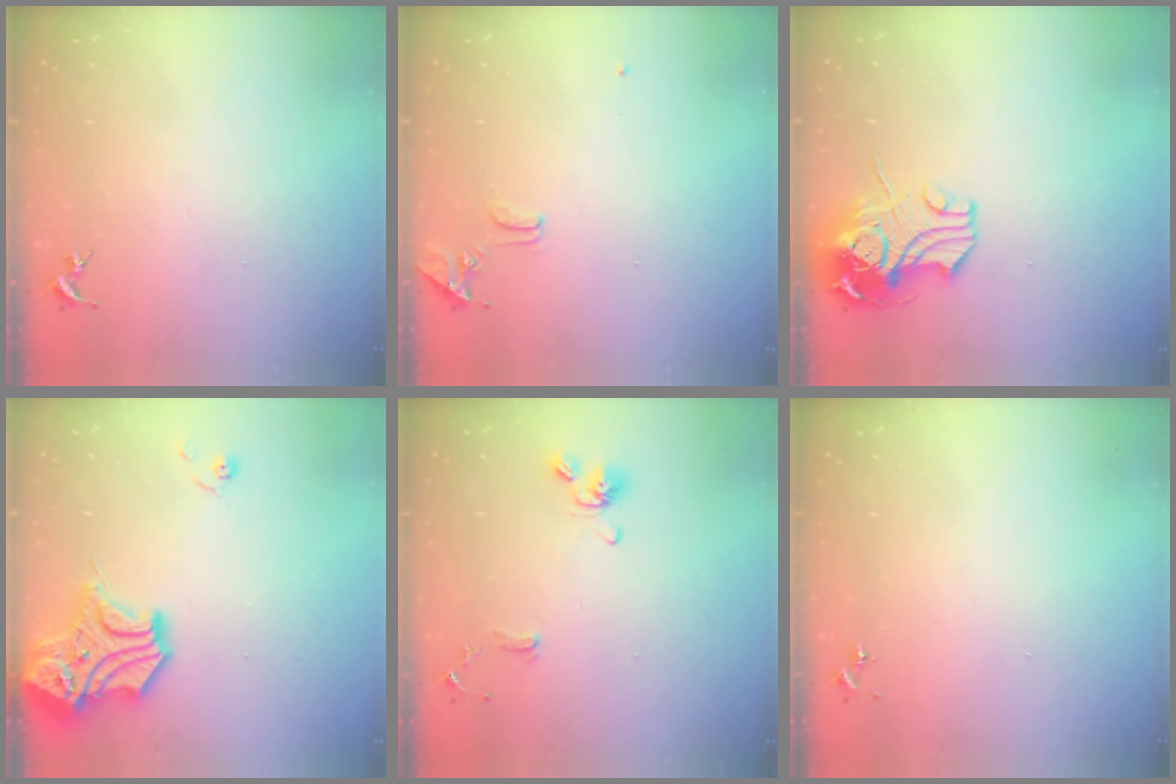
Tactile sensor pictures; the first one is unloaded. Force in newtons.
{"total": 8.0, "press": 7.9, "slide": 0.7}
{"total": 12.8, "press": 12.6, "slide": 2.3}
{"total": 15.8, "press": 15.6, "slide": 2.4}
{"total": 10.8, "press": 10.6, "slide": 1.9}
{"total": 0.0}